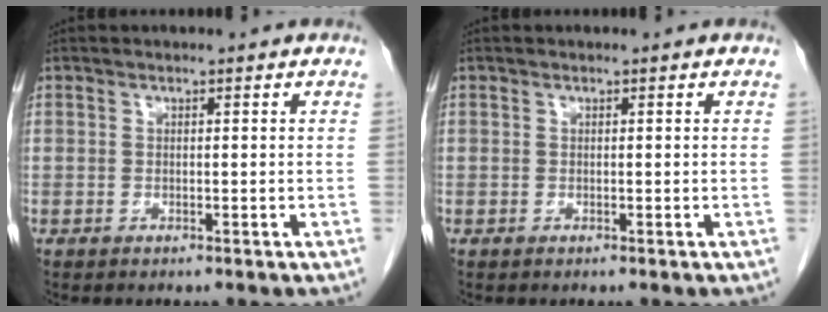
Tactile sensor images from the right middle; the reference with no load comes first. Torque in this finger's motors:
{"motor_torque": [0.00, 0.00, 0.00, 0.00]}